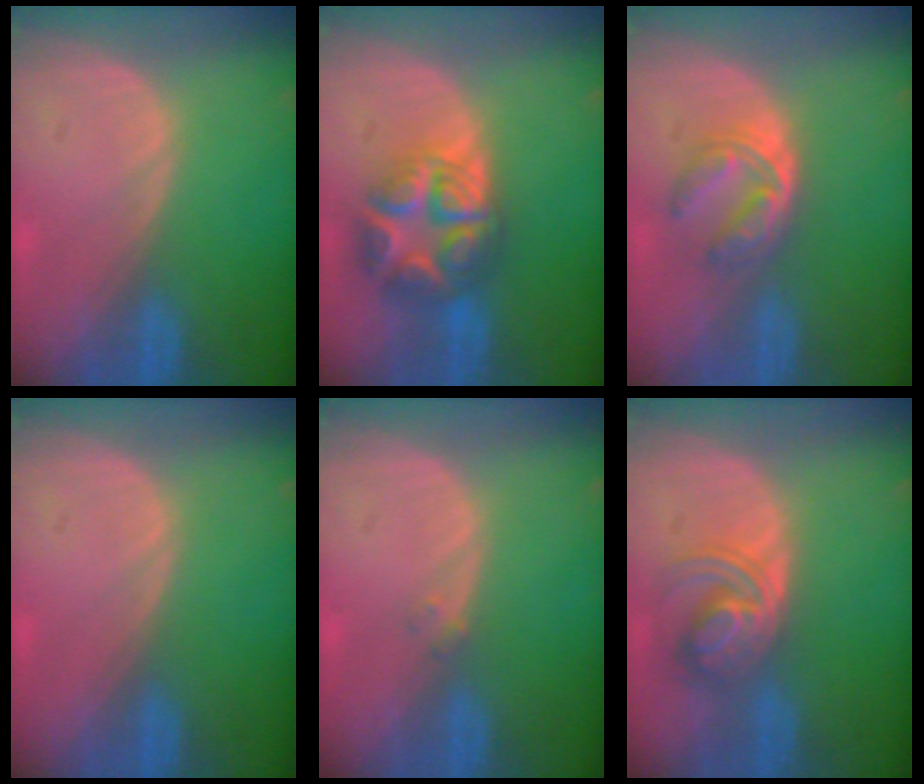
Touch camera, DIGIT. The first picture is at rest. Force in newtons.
{"total": 9.0, "press": 9.0, "slide": 0.4}
{"total": 6.1, "press": 5.2, "slide": 3.2}
{"total": 0.0}
{"total": 1.0, "press": 0.9, "slide": 0.4}
{"total": 5.6, "press": 5.6, "slide": 0.3}